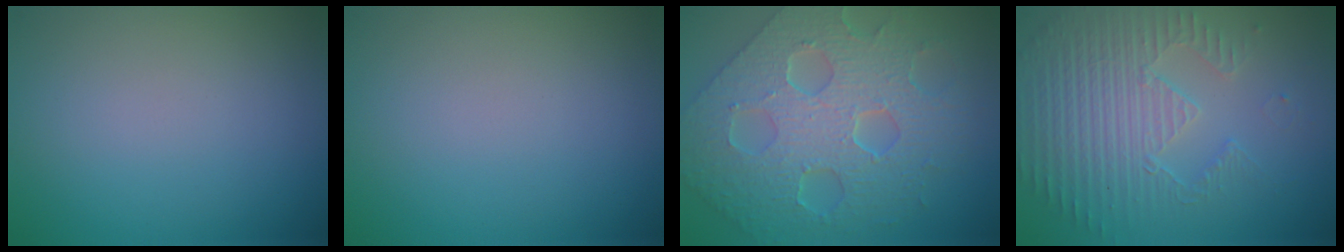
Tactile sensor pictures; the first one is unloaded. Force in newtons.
{"total": 0.0}
{"total": 8.8, "press": 6.8, "slide": 5.6}
{"total": 3.8, "press": 3.6, "slide": 1.2}